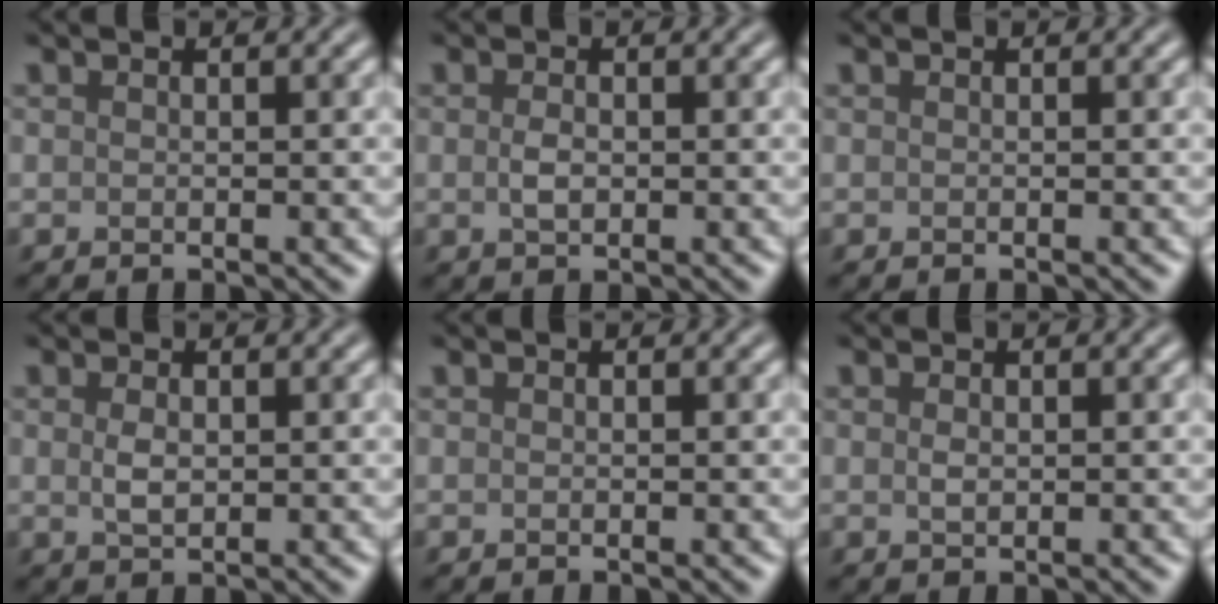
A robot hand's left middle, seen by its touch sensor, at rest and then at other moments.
{"total": 1.4, "force": [0.0, 0.8, 1.1], "torque": [-0.025, -0.002, 0.000]}
{"total": 0.0}
{"total": 1.7, "force": [0.2, 1.0, 1.4], "torque": [-0.032, -0.002, 0.006]}
{"total": 0.0}
{"total": 0.9, "force": [0.1, 0.5, 0.7], "torque": [-0.015, -0.001, 0.003]}